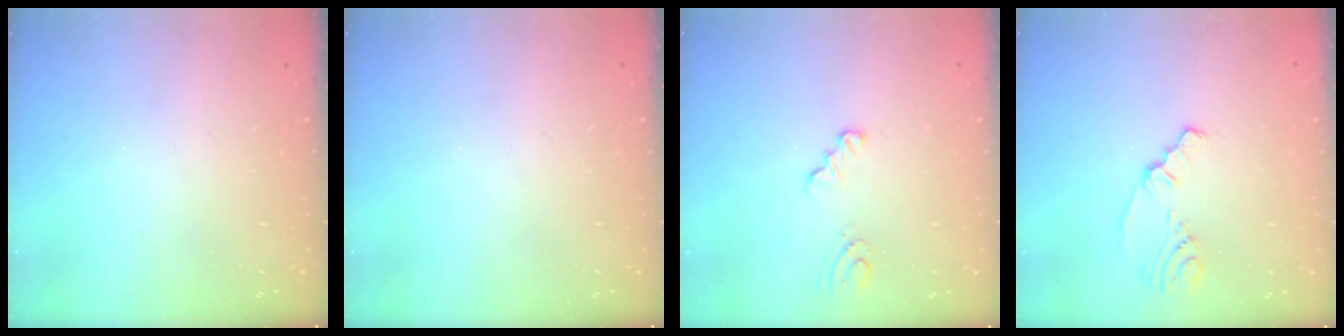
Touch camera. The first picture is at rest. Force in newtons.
{"total": 0.0}
{"total": 3.4, "press": 3.4, "slide": 0.4}
{"total": 2.1, "press": 1.7, "slide": 1.2}